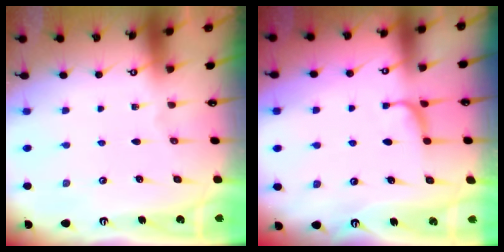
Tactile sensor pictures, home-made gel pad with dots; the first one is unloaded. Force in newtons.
{"total": 2.0, "press": 1.9, "slide": 0.4}